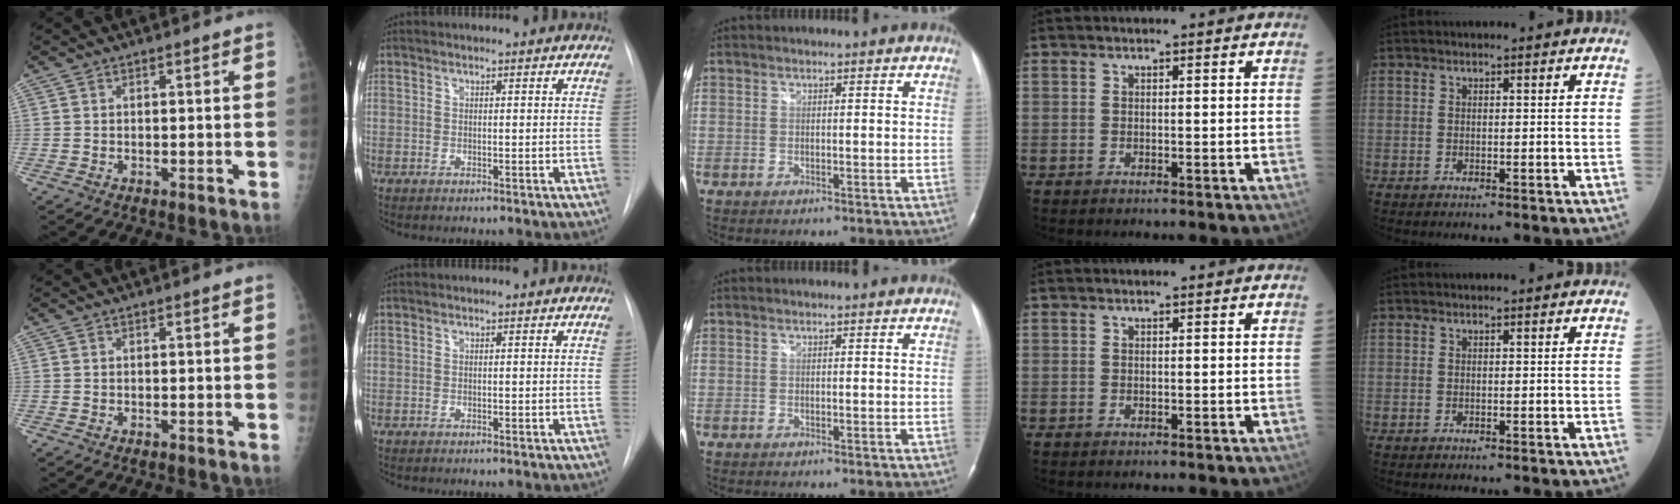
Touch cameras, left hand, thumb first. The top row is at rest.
{}